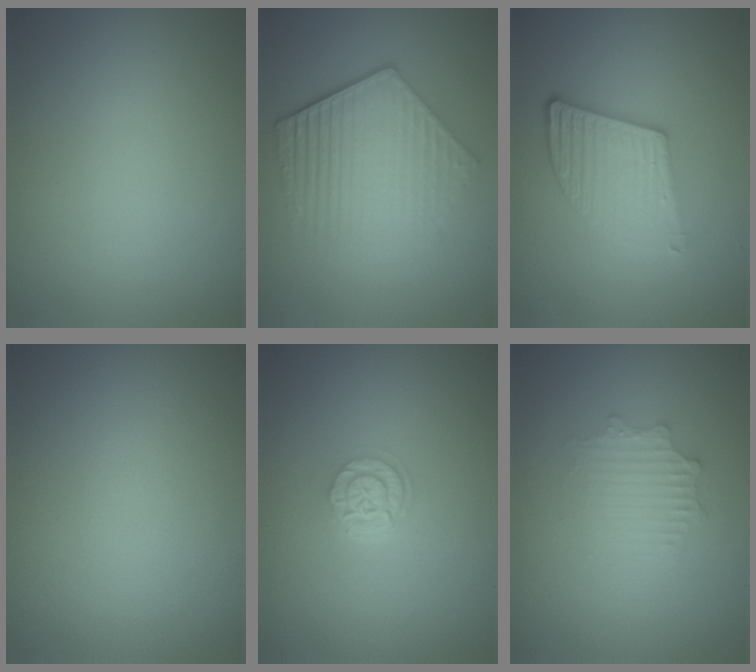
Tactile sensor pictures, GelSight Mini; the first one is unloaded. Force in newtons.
{"total": 6.1, "press": 4.4, "slide": 4.3}
{"total": 4.3, "press": 3.5, "slide": 2.6}
{"total": 0.0}
{"total": 2.7, "press": 2.1, "slide": 1.7}
{"total": 2.2, "press": 2.2, "slide": 0.4}